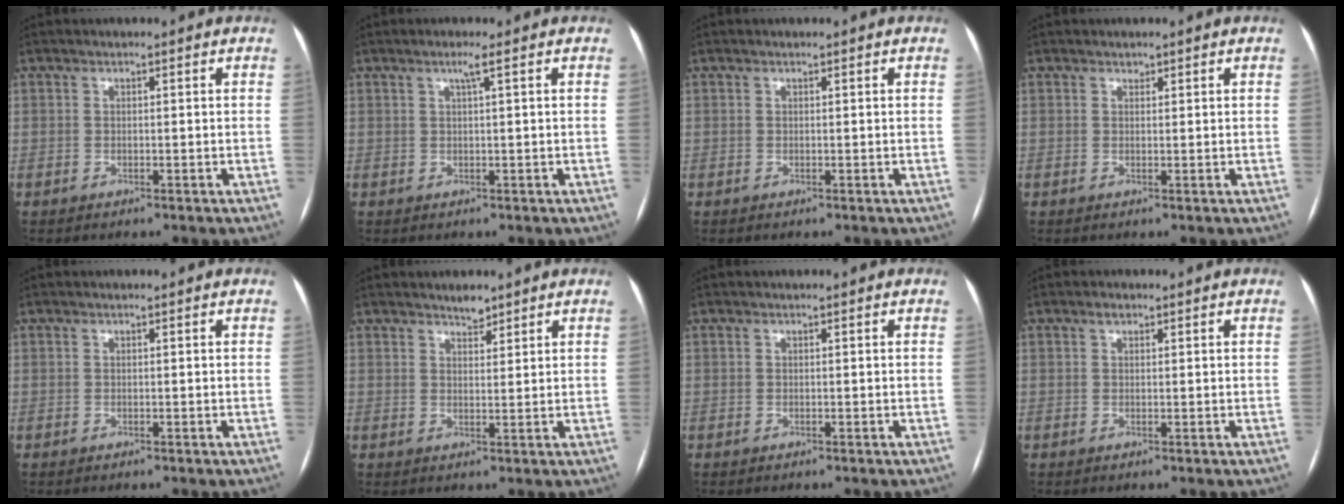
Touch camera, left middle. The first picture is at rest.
{"total": 1.5, "force": [0.7, -0.4, 1.2], "torque": [-0.025, 0.000, 0.014]}
{"total": 0.0}
{"total": 0.5, "force": [0.4, 0.3, 0.0], "torque": [-0.002, -0.002, 0.006]}
{"total": 0.0}
{"total": 2.1, "force": [1.9, 0.6, 0.7], "torque": [-0.012, -0.001, 0.032]}
{"total": 0.0}
{"total": 0.9, "force": [0.6, 0.5, 0.5], "torque": [-0.009, 0.005, 0.010]}